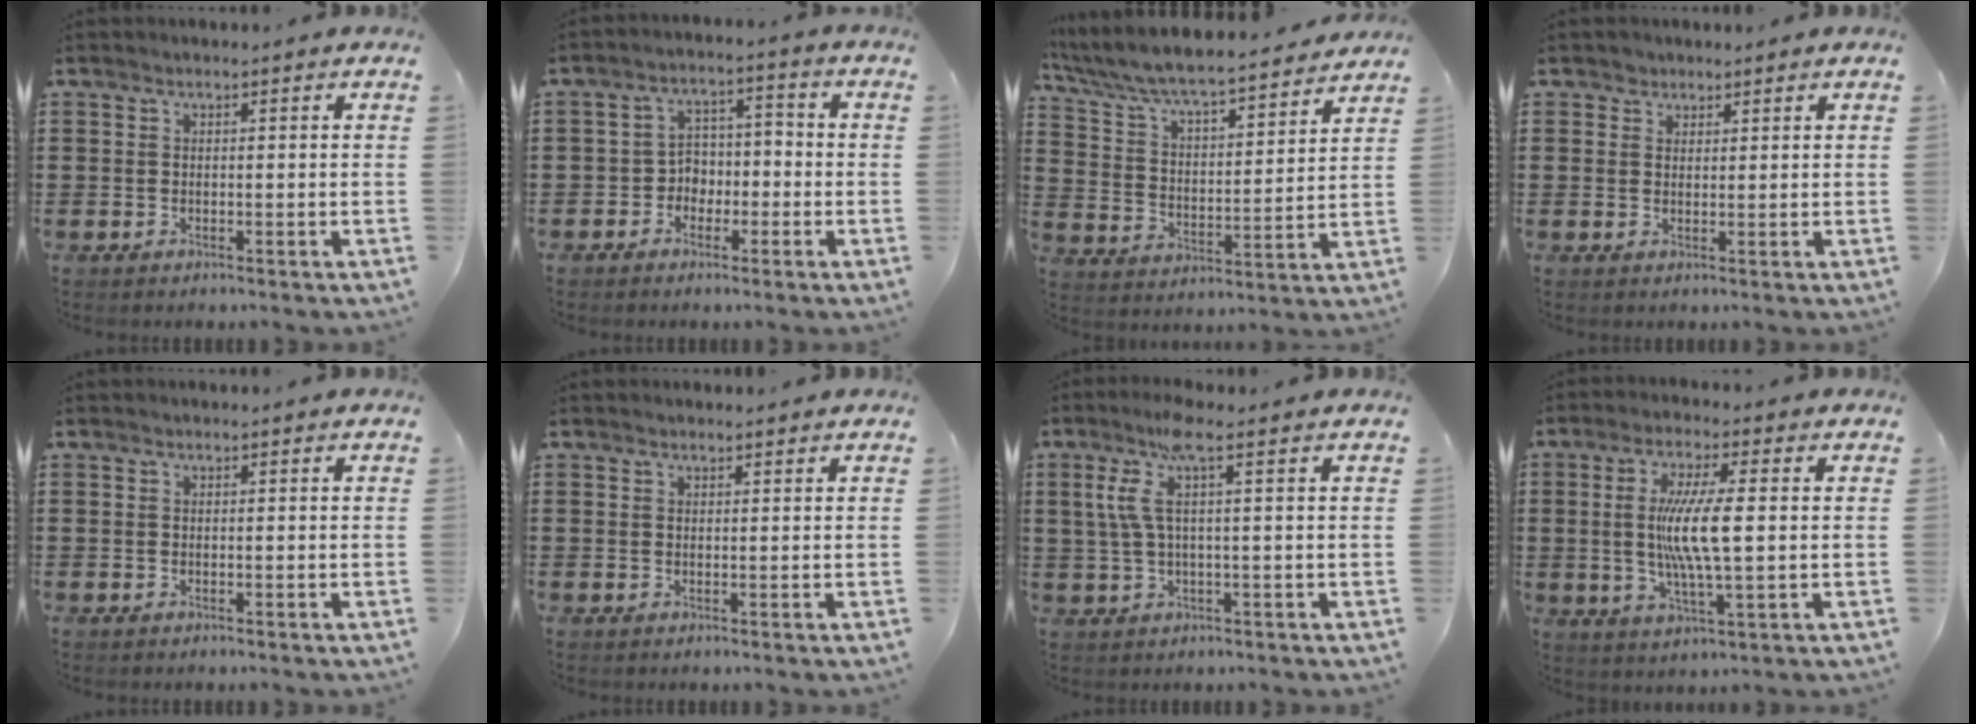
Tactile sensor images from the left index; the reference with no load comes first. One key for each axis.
{"total": 3.9, "fx": -2.3, "fy": 2.9, "fz": 1.2, "tx": -0.034, "ty": 0.010, "tz": -0.051}
{"total": 6.2, "fx": 5.8, "fy": 0.1, "fz": 2.1, "tx": -0.069, "ty": -0.045, "tz": 0.092}
{"total": 1.5, "fx": 1.2, "fy": 0.9, "fz": 0.0, "tx": -0.003, "ty": 0.004, "tz": 0.023}
{"total": 0.0}
{"total": 0.5, "fx": 0.5, "fy": 0.3, "fz": 0.0, "tx": -0.002, "ty": 0.001, "tz": 0.010}
{"total": 6.2, "fx": 2.2, "fy": 0.6, "fz": 5.8, "tx": -0.141, "ty": -0.010, "tz": 0.029}
{"total": 8.8, "fx": 0.6, "fy": 1.2, "fz": 8.6, "tx": -0.173, "ty": -0.004, "tz": 0.003}